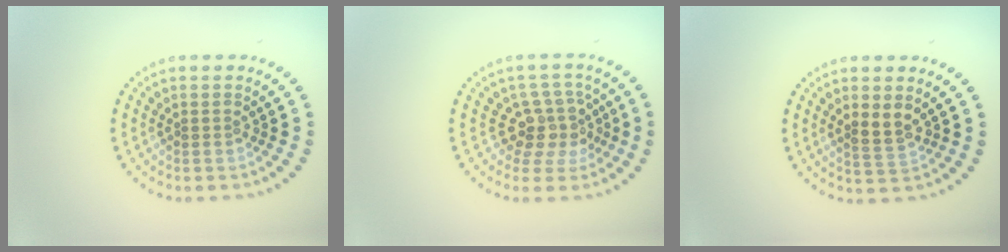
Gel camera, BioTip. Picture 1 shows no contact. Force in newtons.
{"total": 3.8, "press": 2.9, "slide": 2.4}
{"total": 2.0, "press": 1.8, "slide": 0.7}